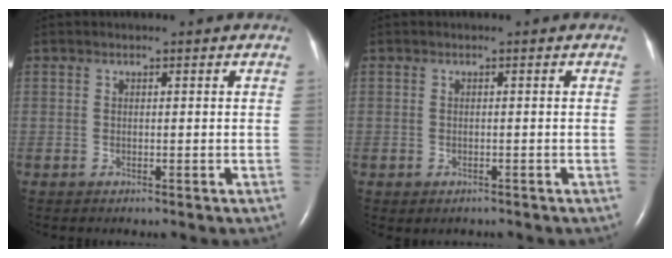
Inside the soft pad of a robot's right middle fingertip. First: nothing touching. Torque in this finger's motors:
{"motor_torque": [0.22, -0.35, -0.03, 0.03]}